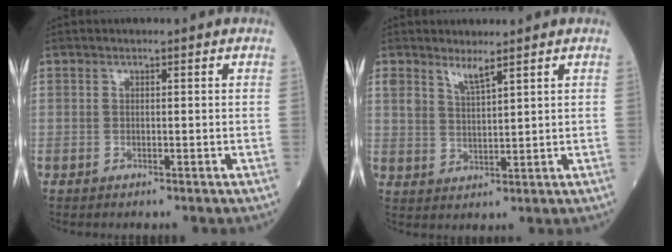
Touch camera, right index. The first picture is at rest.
{"total": 3.2, "force": [2.6, 0.4, 1.8], "torque": [-0.039, -0.007, 0.054]}